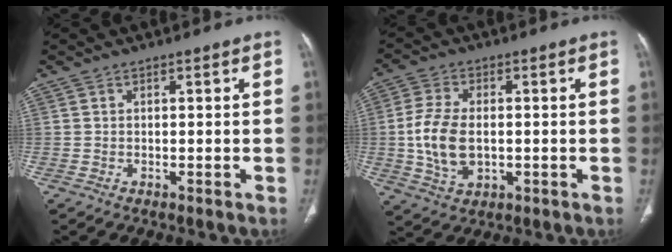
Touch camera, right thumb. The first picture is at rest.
{"total": 10.1, "force": [-0.7, 6.1, 8.0], "torque": [-0.163, 0.001, -0.009]}